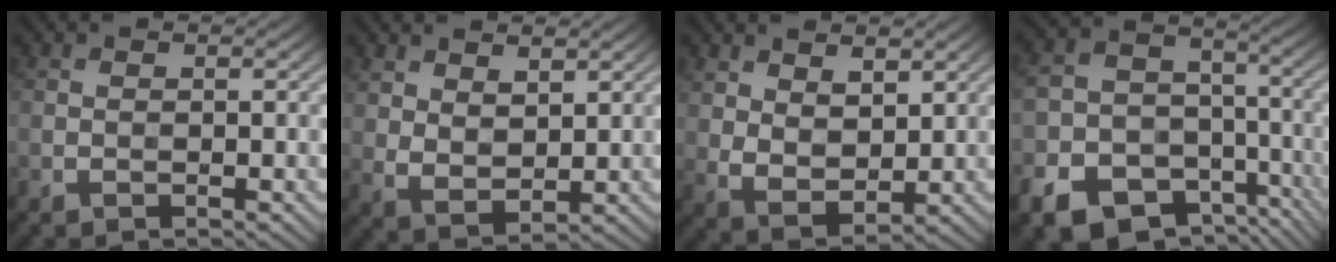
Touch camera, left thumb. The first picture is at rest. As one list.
[{"total": 4.5, "force": [3.0, 2.3, 2.6], "torque": [-0.062, -0.009, 0.067]}, {"total": 5.6, "force": [3.2, 3.0, 3.6], "torque": [-0.083, -0.011, 0.068]}, {"total": 16.8, "force": [-9.6, 12.4, 6.1], "torque": [-0.160, -0.063, -0.145]}]